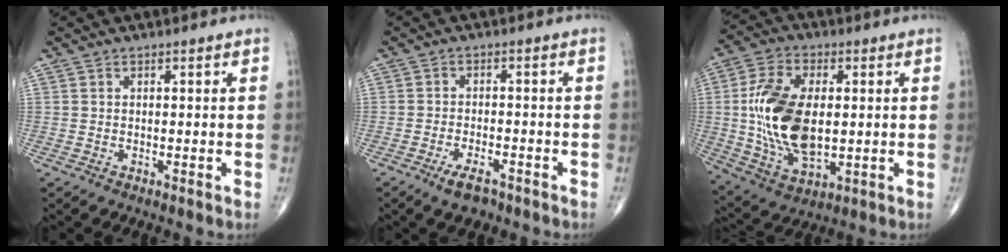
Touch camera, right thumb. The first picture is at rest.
{"total": 4.6, "force": [-3.1, 1.8, 2.9], "torque": [-0.052, 0.010, -0.050]}
{"total": 17.5, "force": [0.6, 9.7, 14.6], "torque": [-0.283, -0.006, 0.020]}